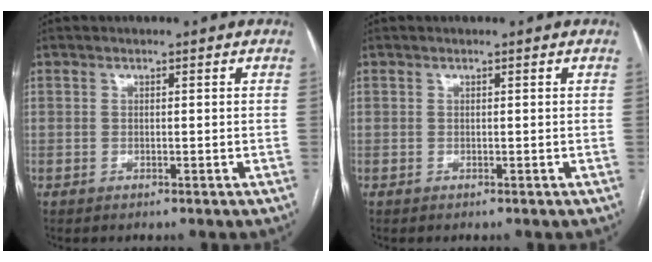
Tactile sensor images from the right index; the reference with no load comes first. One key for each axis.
{"total": 0.0}